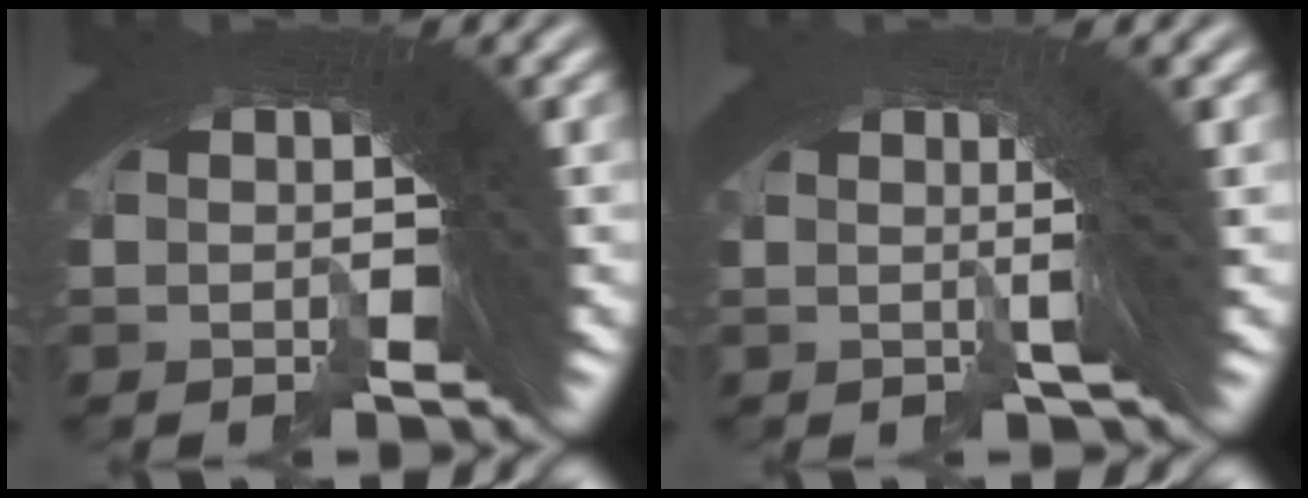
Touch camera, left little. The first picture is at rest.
{"total": 3.7, "force": [1.2, 1.1, 3.3], "torque": [-0.050, 0.023, 0.004]}